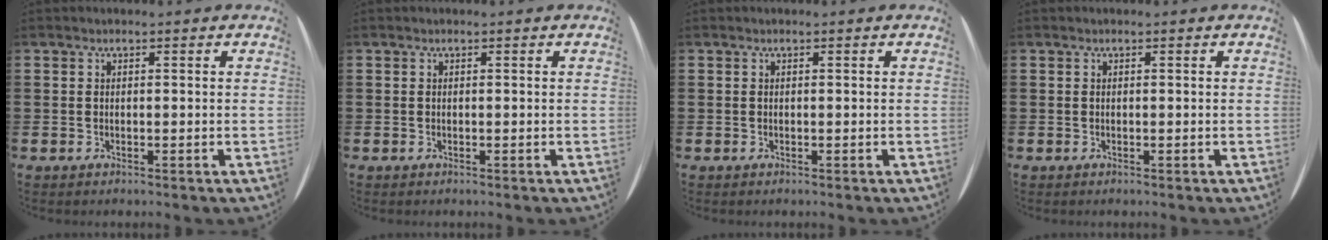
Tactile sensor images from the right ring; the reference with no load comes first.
{"total": 0.0}
{"total": 0.0}
{"total": 0.0}